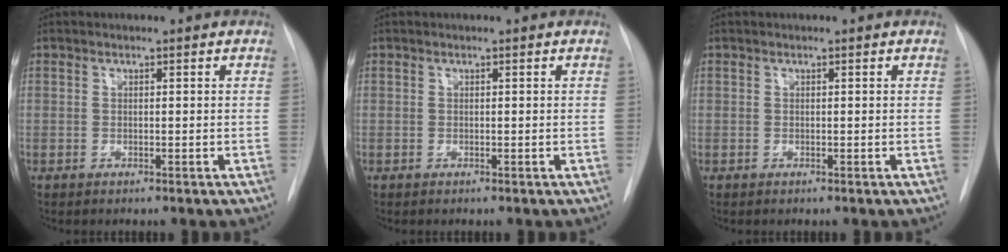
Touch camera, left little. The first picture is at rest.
{"total": 0.0}
{"total": 0.0}